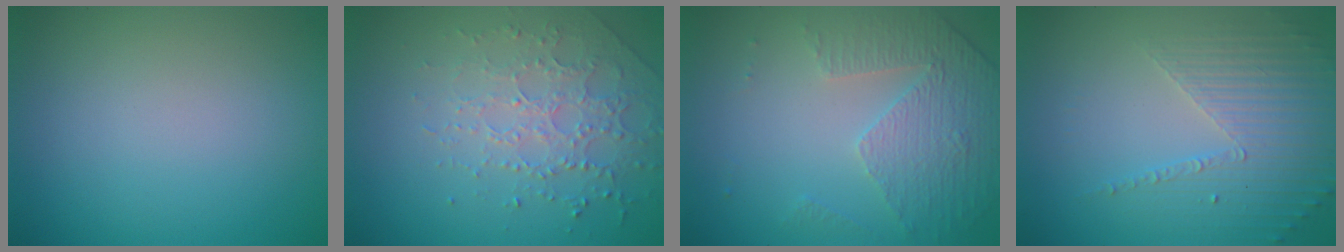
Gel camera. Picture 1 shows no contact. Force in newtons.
{"total": 2.6, "press": 2.4, "slide": 1.1}
{"total": 4.8, "press": 3.3, "slide": 3.6}
{"total": 4.0, "press": 3.2, "slide": 2.3}